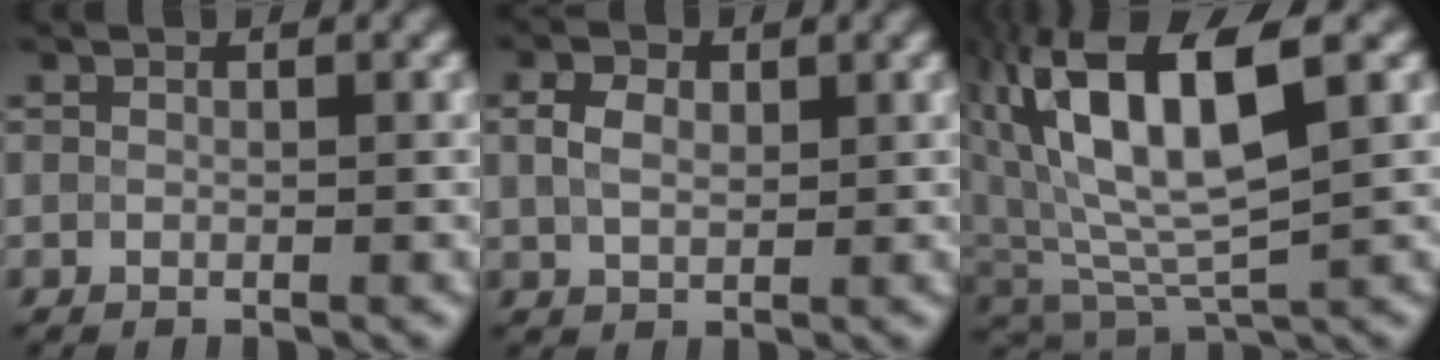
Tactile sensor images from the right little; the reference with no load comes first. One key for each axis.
{"total": 2.5, "fx": 0.8, "fy": 1.6, "fz": 1.8, "tx": -0.044, "ty": 0.011, "tz": 0.014}
{"total": 11.1, "fx": 3.7, "fy": 4.5, "fz": 9.5, "tx": -0.193, "ty": 0.017, "tz": 0.068}